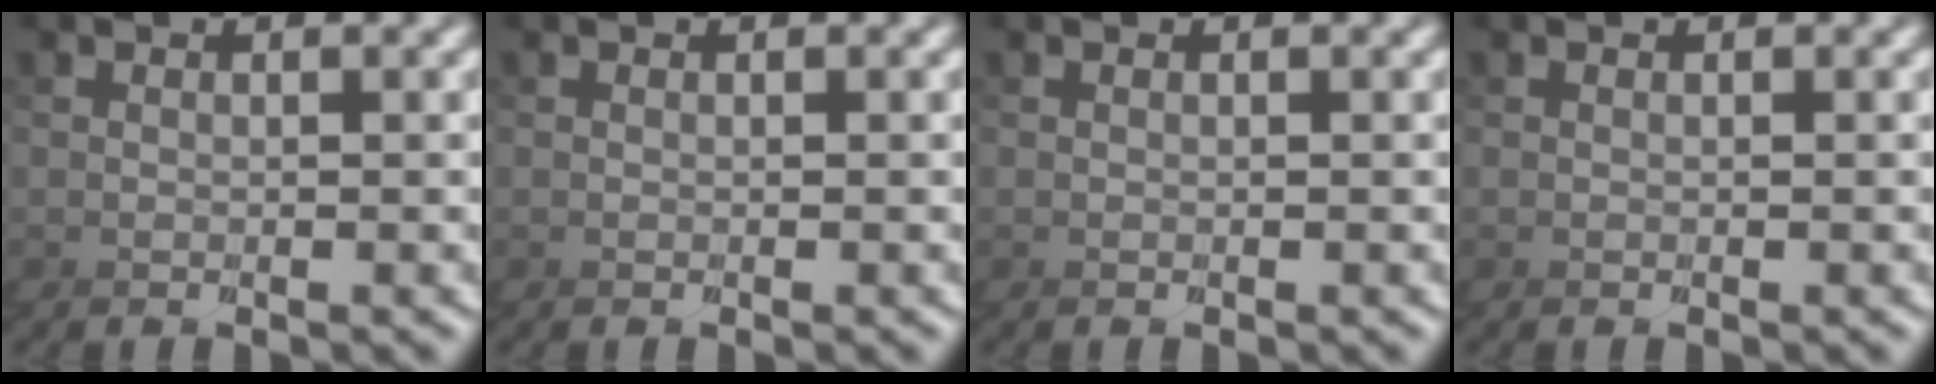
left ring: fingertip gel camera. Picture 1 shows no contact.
{"total": 0.0}
{"total": 0.0}
{"total": 0.0}